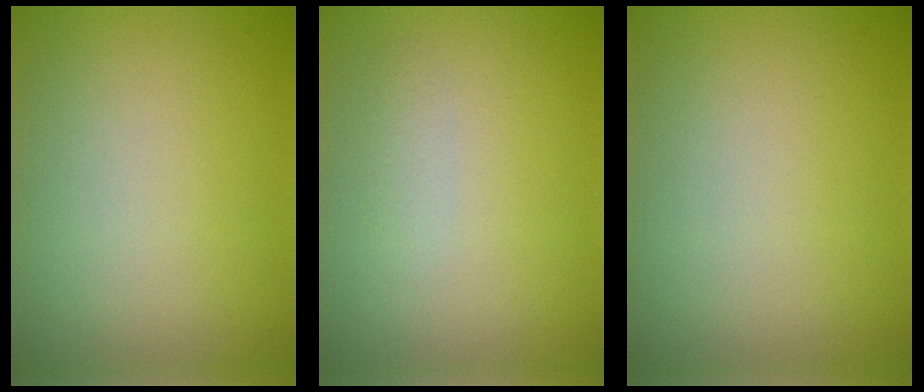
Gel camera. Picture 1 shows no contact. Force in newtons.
{"total": 0.8, "press": 0.8, "slide": 0.0}
{"total": 0.0}